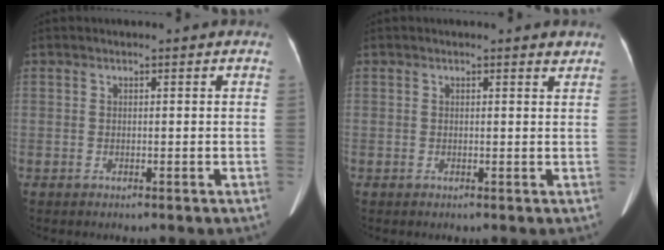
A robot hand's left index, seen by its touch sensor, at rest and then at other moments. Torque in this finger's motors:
{"motor_torque": [-0.01, 0.14, -0.01, 0.02]}